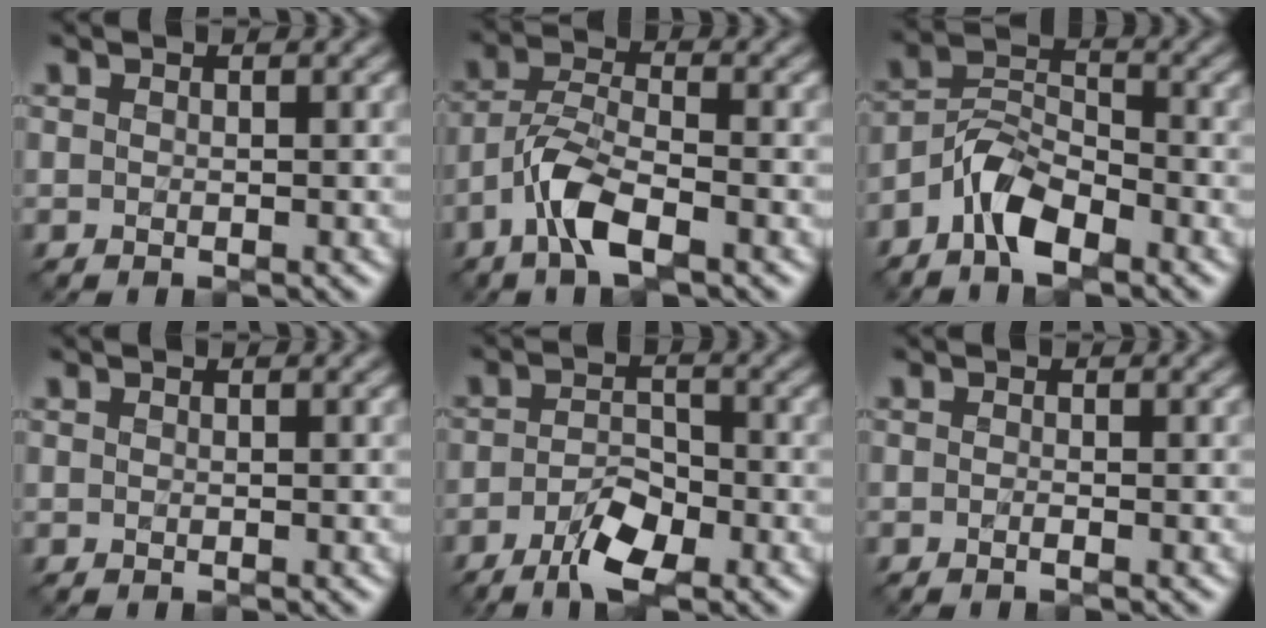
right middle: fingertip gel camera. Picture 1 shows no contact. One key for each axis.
{"total": 4.9, "fx": -2.9, "fy": 1.5, "fz": 3.7, "tx": -0.075, "ty": 0.003, "tz": -0.063}
{"total": 5.3, "fx": -3.5, "fy": 2.2, "fz": 3.2, "tx": -0.059, "ty": 0.004, "tz": -0.077}
{"total": 0.0}
{"total": 4.8, "fx": -2.9, "fy": 1.8, "fz": 3.5, "tx": -0.066, "ty": -0.005, "tz": -0.054}
{"total": 0.7, "fx": -0.4, "fy": 0.1, "fz": 0.6, "tx": -0.009, "ty": -0.007, "tz": -0.010}